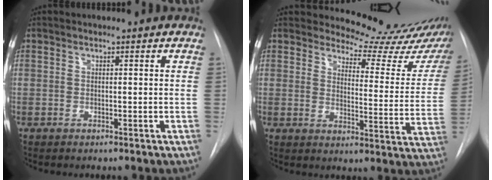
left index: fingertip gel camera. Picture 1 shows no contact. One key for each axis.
{"total": 14.6, "fx": 14.1, "fy": 2.1, "fz": 3.1, "tx": -0.024, "ty": -0.102, "tz": 0.144}